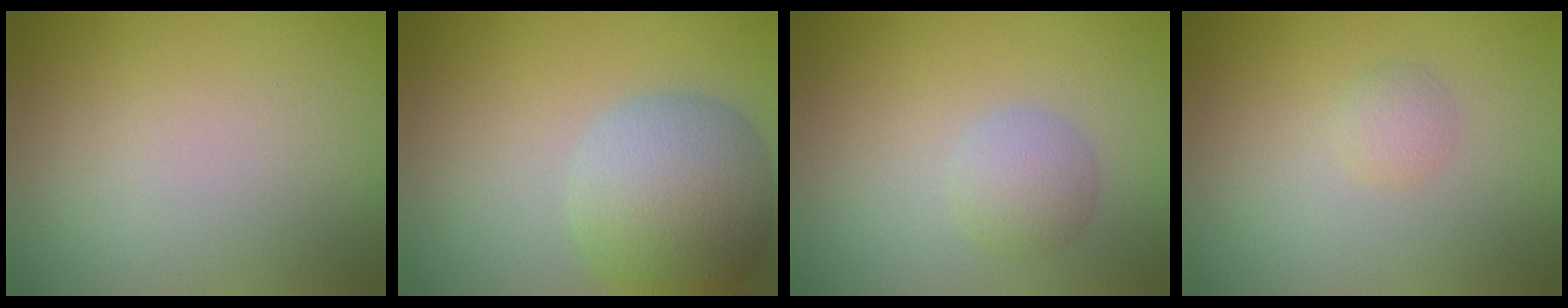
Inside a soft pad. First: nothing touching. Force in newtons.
{"total": 8.0, "press": 7.9, "slide": 0.5}
{"total": 2.4, "press": 2.4, "slide": 0.1}
{"total": 1.2, "press": 1.2, "slide": 0.0}